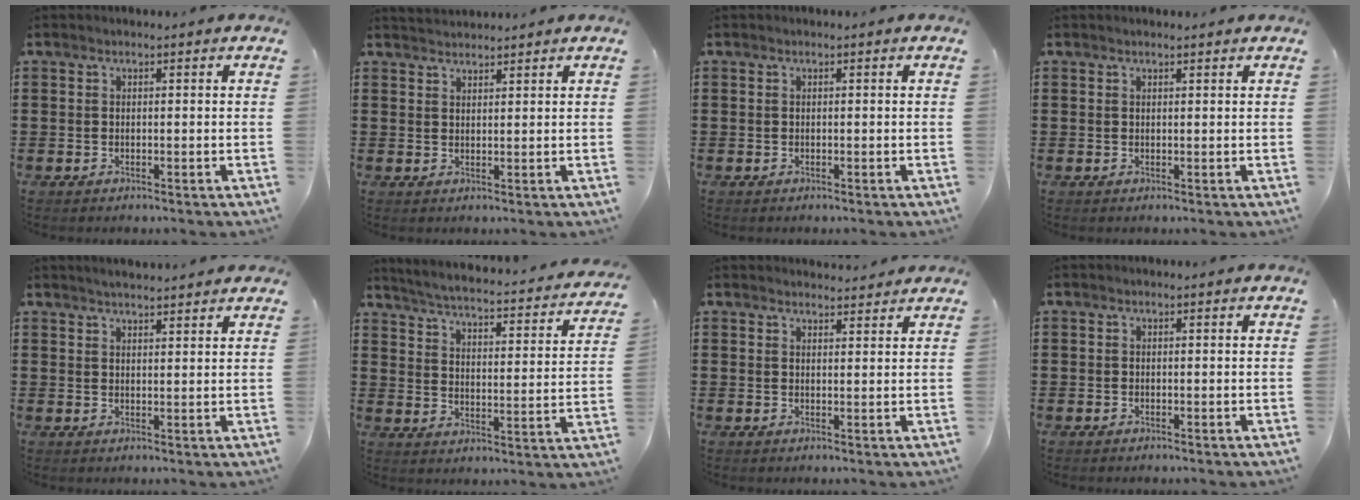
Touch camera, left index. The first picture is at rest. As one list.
[{"total": 1.8, "force": [1.8, 0.0, -0.1], "torque": [-0.001, 0.002, 0.036]}, {"total": 0.0}, {"total": 0.8, "force": [0.7, 0.1, 0.4], "torque": [-0.008, 0.001, 0.013]}, {"total": 2.4, "force": [2.4, -0.2, 0.4], "torque": [-0.013, -0.003, 0.045]}, {"total": 3.1, "force": [2.9, -0.3, 1.2], "torque": [-0.044, -0.031, 0.038]}, {"total": 2.4, "force": [2.4, 0.2, 0.0], "torque": [0.001, -0.007, 0.044]}, {"total": 0.0}]